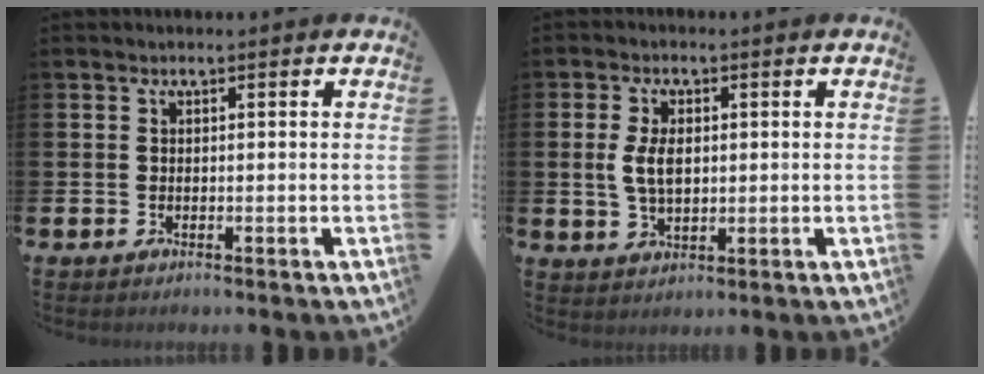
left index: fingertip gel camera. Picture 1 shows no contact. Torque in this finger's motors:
{"motor_torque": [1.34, 0.18, 0.22, 0.18]}